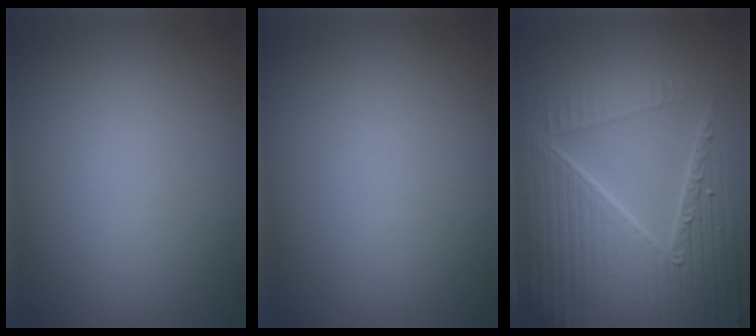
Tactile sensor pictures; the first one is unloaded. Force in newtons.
{"total": 0.0}
{"total": 8.8, "press": 6.1, "slide": 6.4}